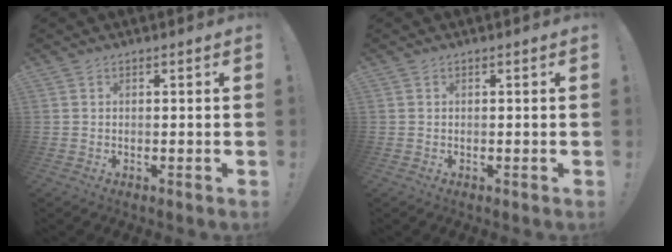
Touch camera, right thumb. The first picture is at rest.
{"total": 0.0}